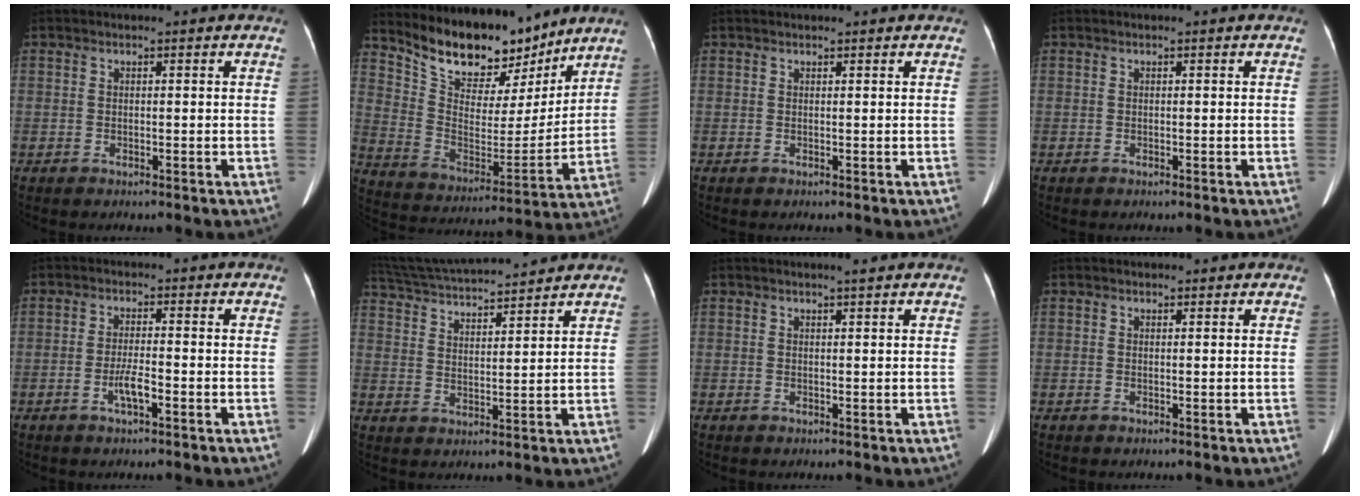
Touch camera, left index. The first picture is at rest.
{"total": 16.0, "force": [13.9, 5.6, 5.6], "torque": [-0.099, -0.020, 0.241]}
{"total": 3.0, "force": [2.8, 0.3, 1.1], "torque": [-0.013, 0.017, 0.030]}
{"total": 0.0}
{"total": 2.7, "force": [-1.7, 0.0, 2.1], "torque": [-0.040, -0.009, -0.029]}
{"total": 15.8, "force": [14.5, 0.9, 6.1], "torque": [-0.116, 0.029, 0.236]}
{"total": 1.2, "force": [0.9, -0.3, 0.7], "torque": [-0.009, -0.006, 0.017]}
{"total": 1.6, "force": [1.4, 0.6, 0.5], "torque": [-0.007, 0.005, 0.013]}